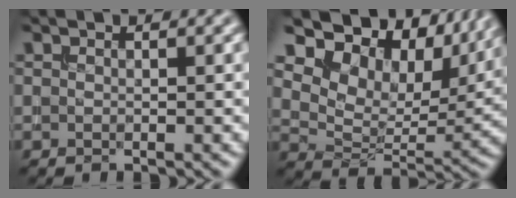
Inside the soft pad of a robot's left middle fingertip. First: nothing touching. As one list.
[{"total": 14.8, "force": [9.2, 8.4, 7.9], "torque": [-0.162, 0.031, 0.144]}]